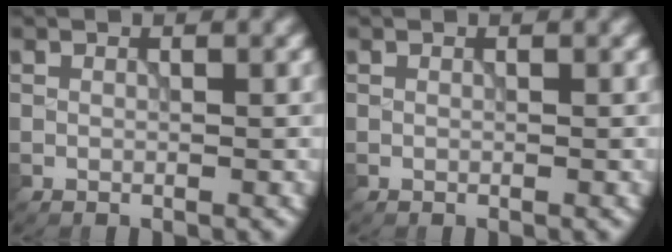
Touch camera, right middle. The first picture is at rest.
{"total": 0.0}